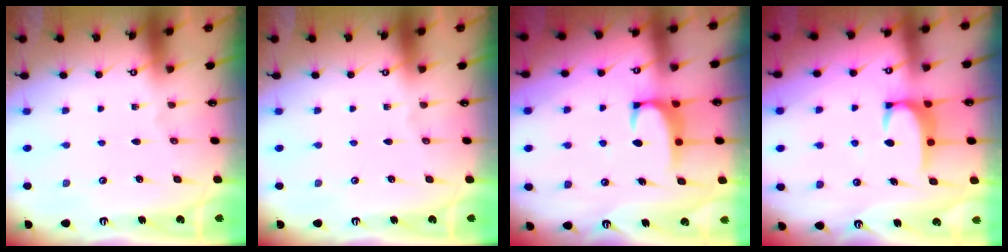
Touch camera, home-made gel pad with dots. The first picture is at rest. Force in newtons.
{"total": 0.0}
{"total": 1.9, "press": 1.8, "slide": 0.3}
{"total": 2.8, "press": 2.8, "slide": 0.3}